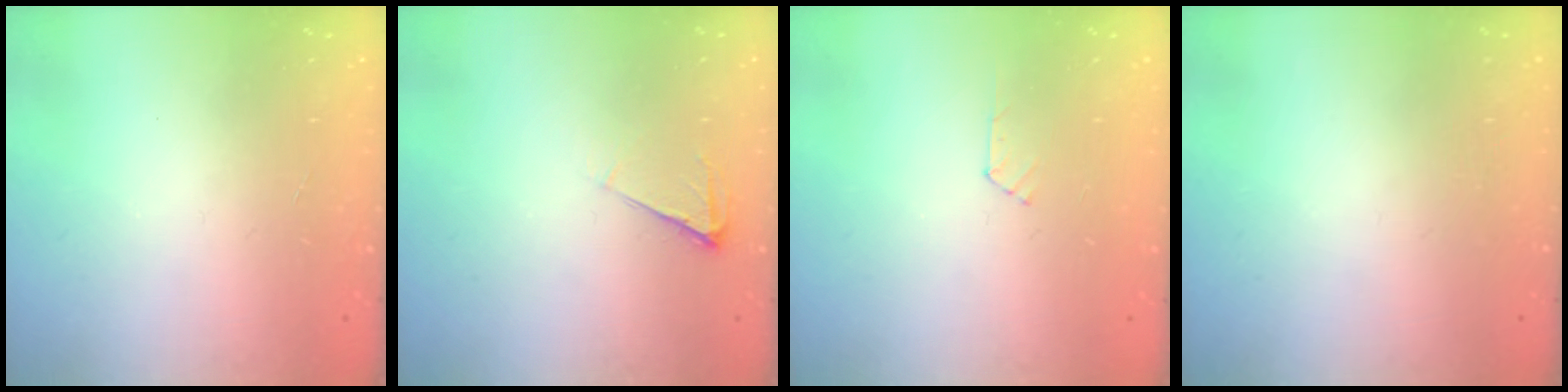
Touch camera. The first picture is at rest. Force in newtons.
{"total": 4.4, "press": 4.3, "slide": 0.7}
{"total": 2.8, "press": 2.7, "slide": 0.5}
{"total": 0.0}